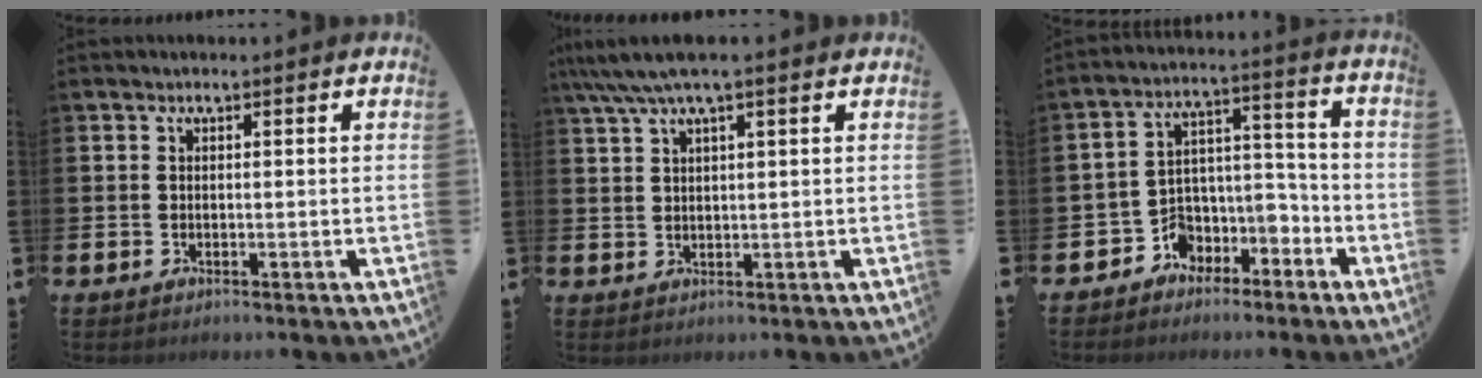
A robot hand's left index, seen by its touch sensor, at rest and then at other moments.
{"total": 4.4, "force": [3.1, 0.6, 3.0], "torque": [-0.065, -0.001, 0.057]}
{"total": 4.9, "force": [-2.2, 4.3, 0.9], "torque": [-0.039, -0.011, -0.045]}